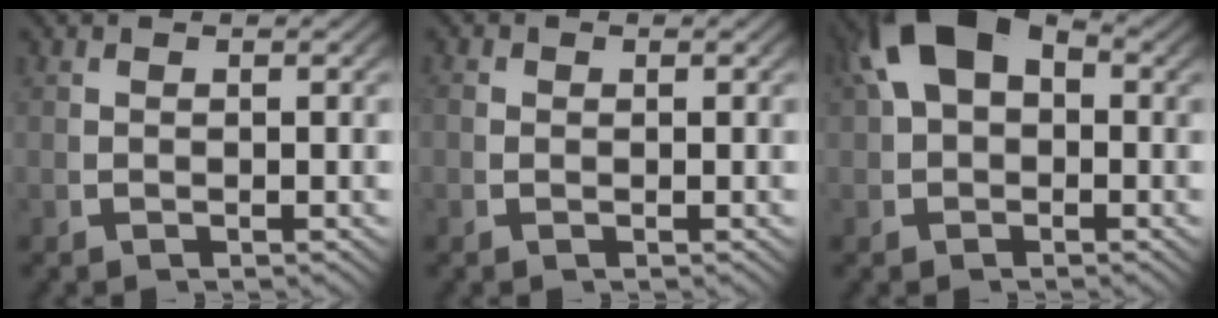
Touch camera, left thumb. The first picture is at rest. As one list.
[{"total": 0.7, "force": [0.0, 0.7, 0.2], "torque": [-0.010, -0.008, 0.004]}, {"total": 7.1, "force": [1.8, 4.6, 5.1], "torque": [-0.110, -0.002, 0.034]}]